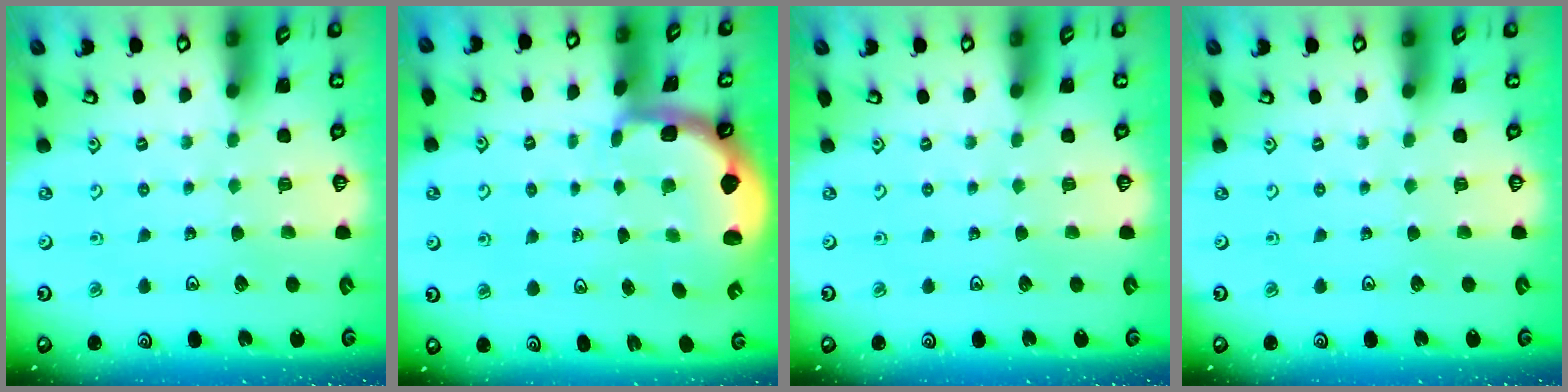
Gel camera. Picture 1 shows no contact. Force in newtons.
{"total": 2.4, "press": 2.0, "slide": 1.2}
{"total": 0.0}
{"total": 0.0}